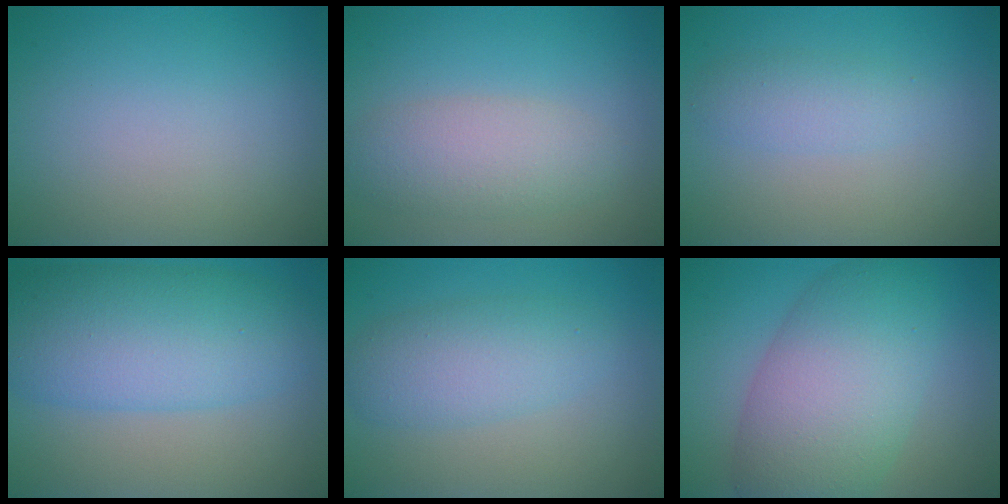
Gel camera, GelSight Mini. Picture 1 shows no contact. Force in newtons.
{"total": 3.7, "press": 3.7, "slide": 0.1}
{"total": 2.0, "press": 2.0, "slide": 0.0}
{"total": 8.7, "press": 8.7, "slide": 0.2}
{"total": 4.0, "press": 4.0, "slide": 0.1}
{"total": 9.0, "press": 9.0, "slide": 0.4}